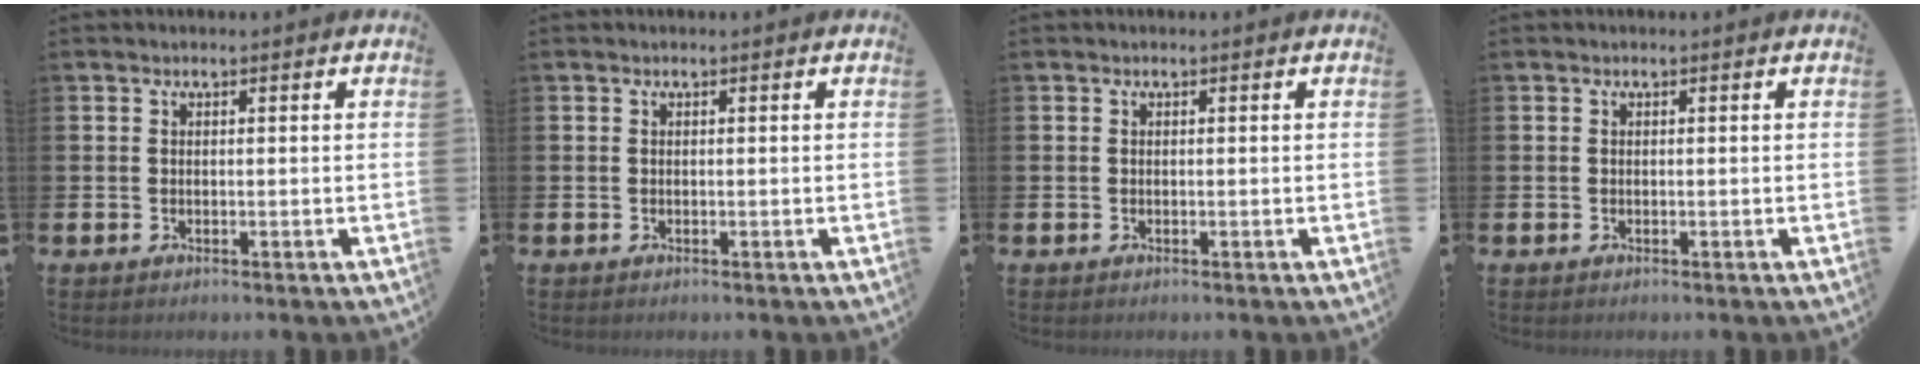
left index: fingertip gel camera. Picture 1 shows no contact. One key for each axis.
{"total": 0.0}
{"total": 0.0}
{"total": 0.0}